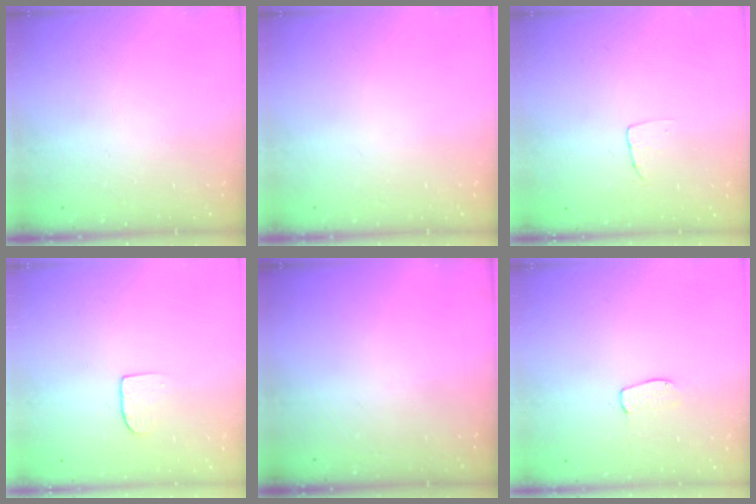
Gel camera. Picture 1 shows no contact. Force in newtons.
{"total": 0.0}
{"total": 2.9, "press": 2.9, "slide": 0.1}
{"total": 5.1, "press": 5.1, "slide": 0.4}
{"total": 0.0}
{"total": 5.8, "press": 5.8, "slide": 0.2}